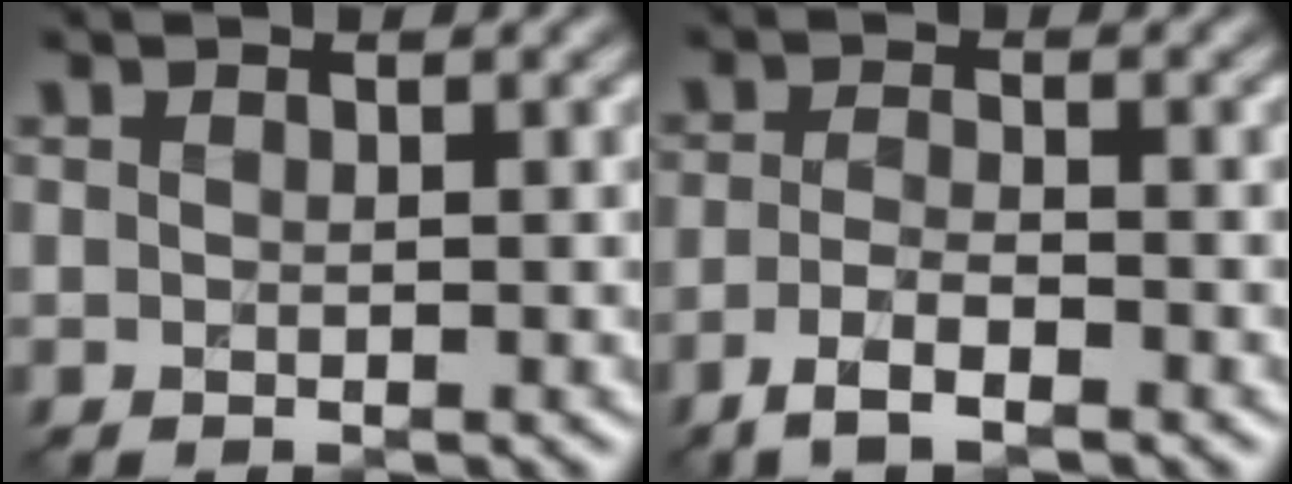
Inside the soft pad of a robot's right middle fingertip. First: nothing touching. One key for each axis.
{"total": 3.2, "fx": -2.0, "fy": 0.9, "fz": 2.4, "tx": -0.052, "ty": -0.003, "tz": -0.043}